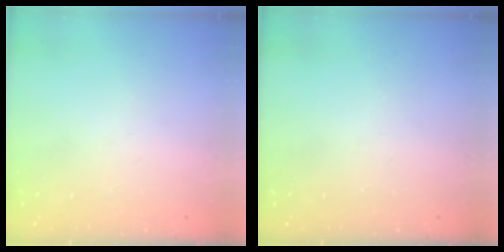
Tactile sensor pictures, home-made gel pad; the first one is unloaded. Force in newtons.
{"total": 0.0}